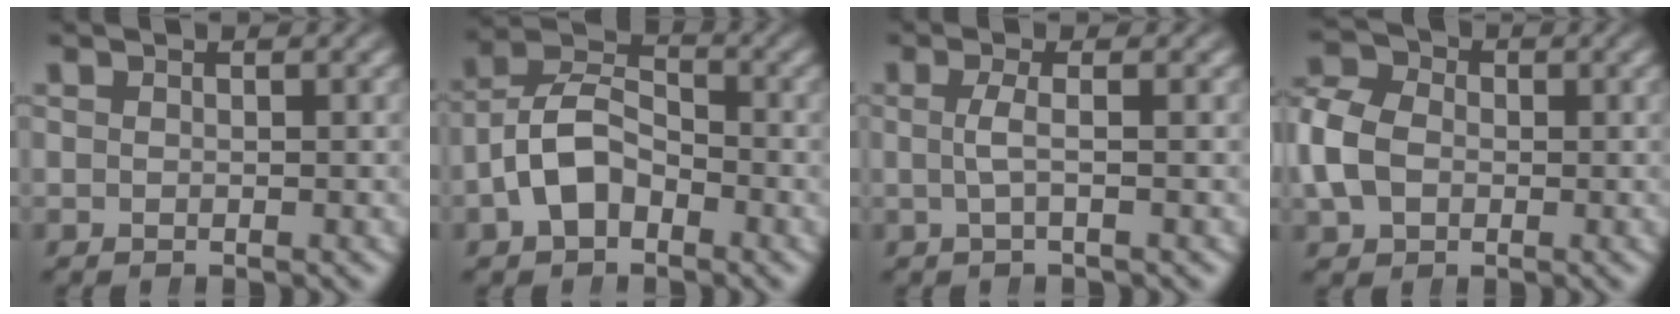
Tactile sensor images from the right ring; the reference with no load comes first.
{"total": 7.2, "force": [-1.2, 5.9, 3.9], "torque": [-0.082, -0.010, -0.027]}
{"total": 1.7, "force": [-0.2, 0.0, 1.7], "torque": [-0.037, 0.003, -0.002]}
{"total": 5.8, "force": [0.1, 5.1, 2.8], "torque": [-0.070, 0.001, -0.003]}